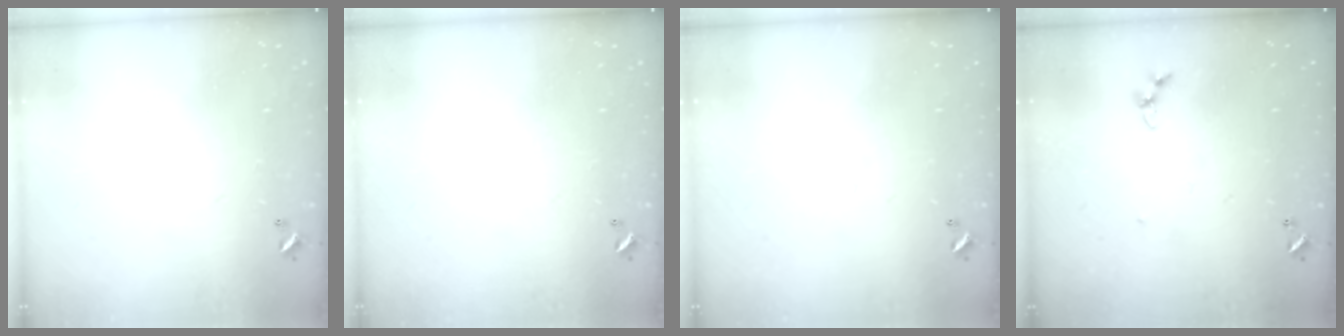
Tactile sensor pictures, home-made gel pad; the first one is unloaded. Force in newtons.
{"total": 0.0}
{"total": 0.0}
{"total": 3.5, "press": 3.4, "slide": 0.4}